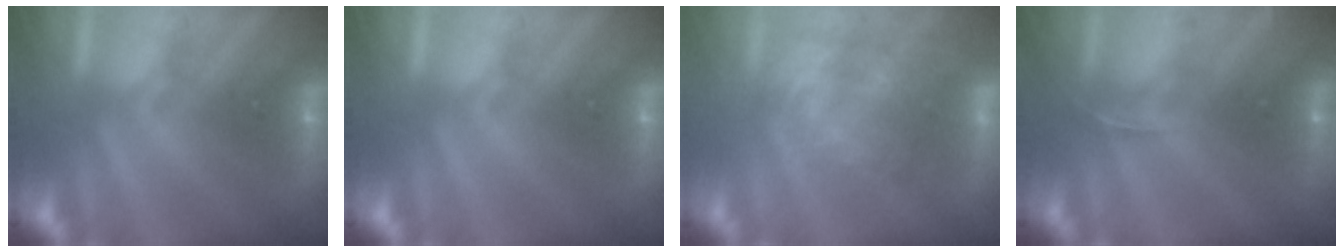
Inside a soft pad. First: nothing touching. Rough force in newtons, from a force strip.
{"total": 0.0}
{"total": 3.3}
{"total": 2.7}